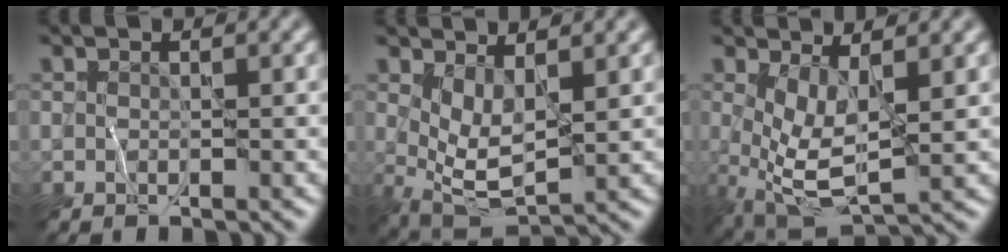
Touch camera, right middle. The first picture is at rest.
{"total": 3.5, "force": [1.5, 1.2, 3.0], "torque": [-0.065, -0.014, 0.032]}
{"total": 4.9, "force": [0.6, 1.7, 4.5], "torque": [-0.099, -0.012, 0.015]}